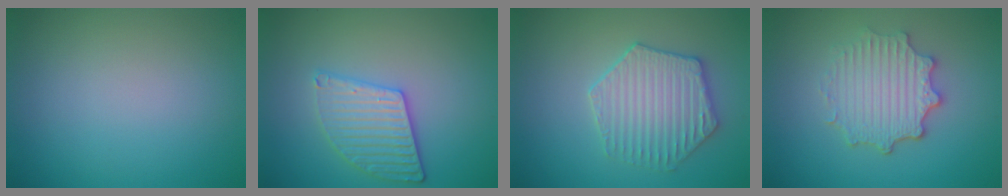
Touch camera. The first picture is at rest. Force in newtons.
{"total": 3.7, "press": 3.4, "slide": 1.4}
{"total": 4.3, "press": 4.0, "slide": 1.6}
{"total": 4.4, "press": 3.6, "slide": 2.6}